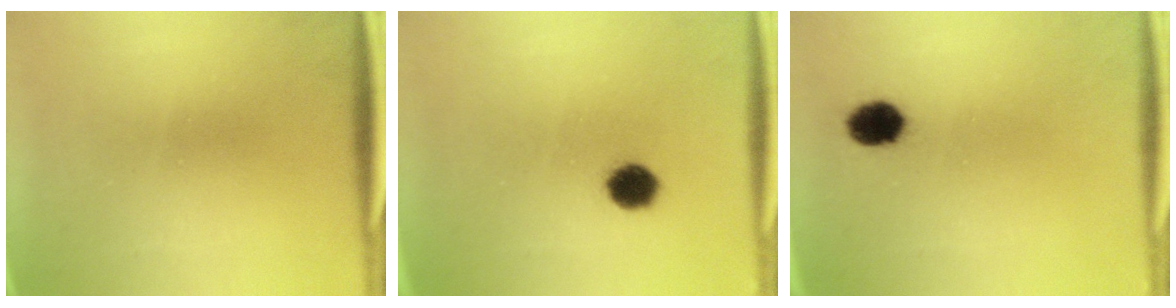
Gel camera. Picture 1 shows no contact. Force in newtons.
{"total": 5.1}
{"total": 5.0}